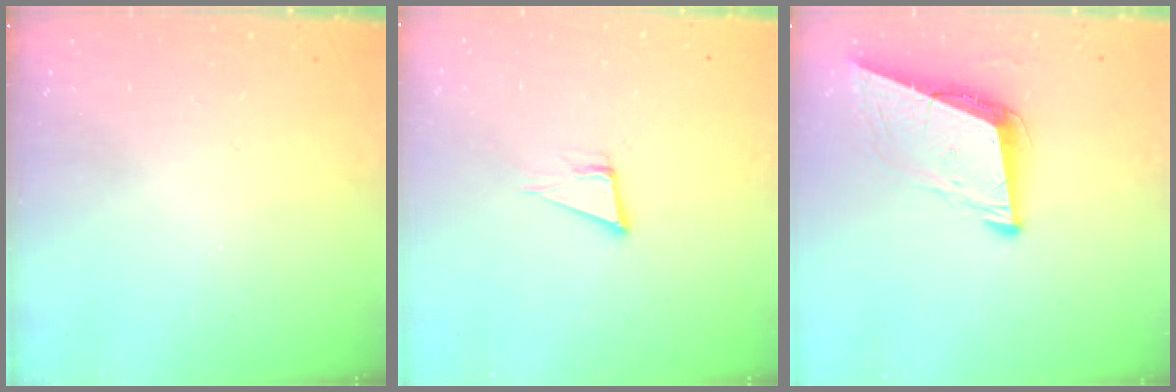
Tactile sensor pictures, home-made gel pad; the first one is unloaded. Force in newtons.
{"total": 3.8, "press": 1.9, "slide": 3.3}
{"total": 9.1, "press": 8.4, "slide": 3.5}